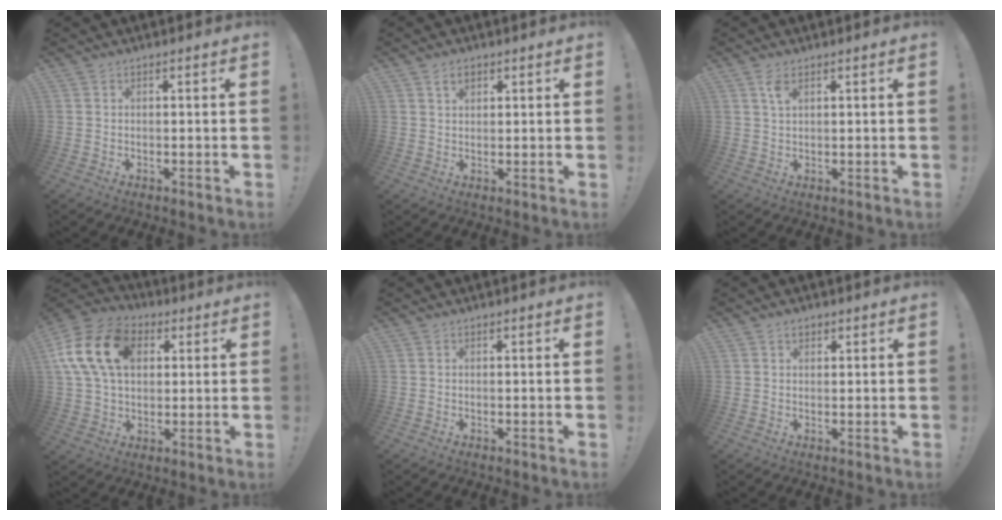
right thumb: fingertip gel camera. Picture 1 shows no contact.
{"total": 3.1, "force": [1.6, 1.9, 1.9], "torque": [-0.025, -0.002, 0.027]}
{"total": 3.0, "force": [1.4, 1.2, 2.3], "torque": [-0.041, -0.002, 0.024]}
{"total": 18.1, "force": [5.3, 12.8, 11.6], "torque": [-0.210, -0.002, 0.100]}
{"total": 0.0}
{"total": 1.7, "force": [1.0, 1.1, 0.9], "torque": [-0.011, 0.001, 0.016]}